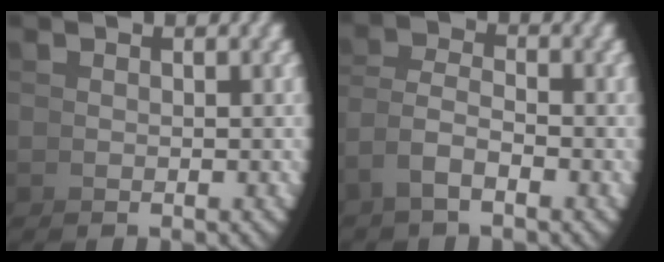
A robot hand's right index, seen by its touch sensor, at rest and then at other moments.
{"total": 2.4, "force": [-0.9, 1.2, 1.9], "torque": [-0.044, -0.008, -0.014]}